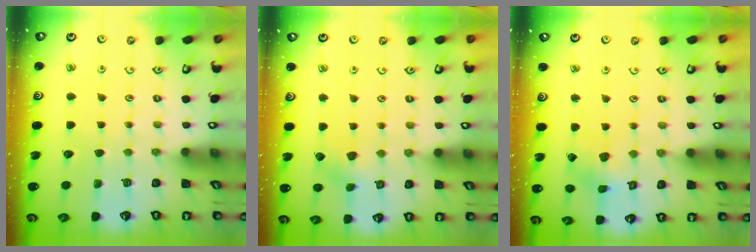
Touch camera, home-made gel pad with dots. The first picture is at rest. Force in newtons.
{"total": 3.2, "press": 3.2, "slide": 0.4}
{"total": 2.8, "press": 2.8, "slide": 0.3}